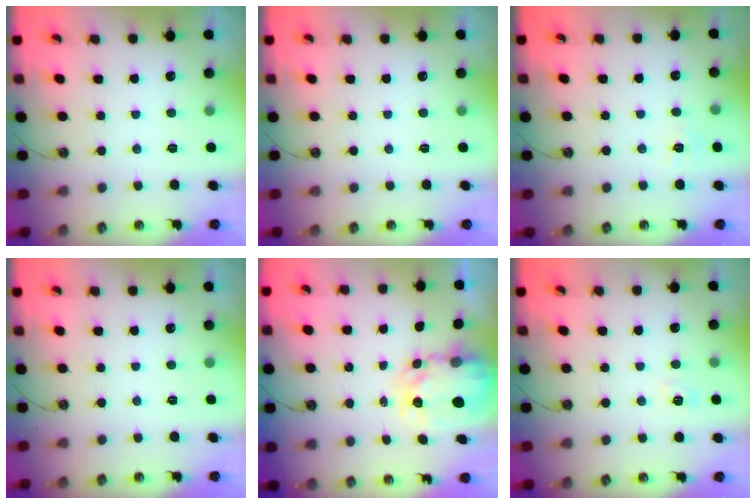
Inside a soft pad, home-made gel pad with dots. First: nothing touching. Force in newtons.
{"total": 0.0}
{"total": 6.0, "press": 6.0, "slide": 0.7}
{"total": 0.0}
{"total": 6.3, "press": 6.3, "slide": 0.6}
{"total": 3.6, "press": 3.6, "slide": 0.5}